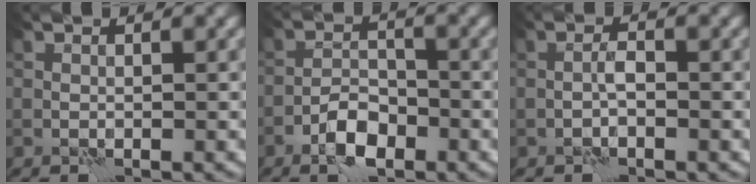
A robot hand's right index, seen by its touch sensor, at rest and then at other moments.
{"total": 3.8, "force": [-2.4, 1.8, 2.4], "torque": [-0.036, 0.006, -0.048]}
{"total": 1.1, "force": [-0.5, 0.3, 0.9], "torque": [-0.016, 0.009, -0.011]}